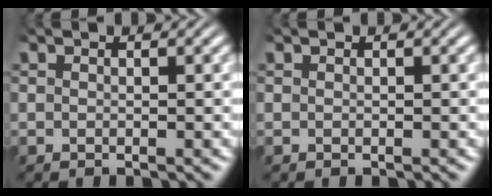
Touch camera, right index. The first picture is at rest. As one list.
[{"total": 0.0}]